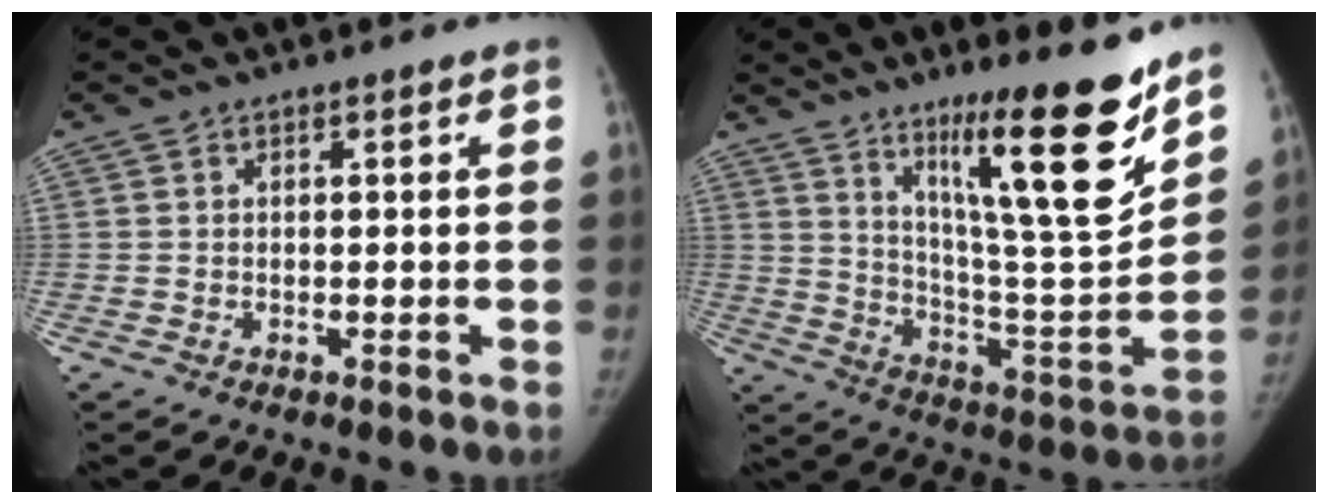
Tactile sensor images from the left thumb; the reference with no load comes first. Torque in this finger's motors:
{"motor_torque": [0.17, 0.25, 1.68, -1.09, 0.43]}